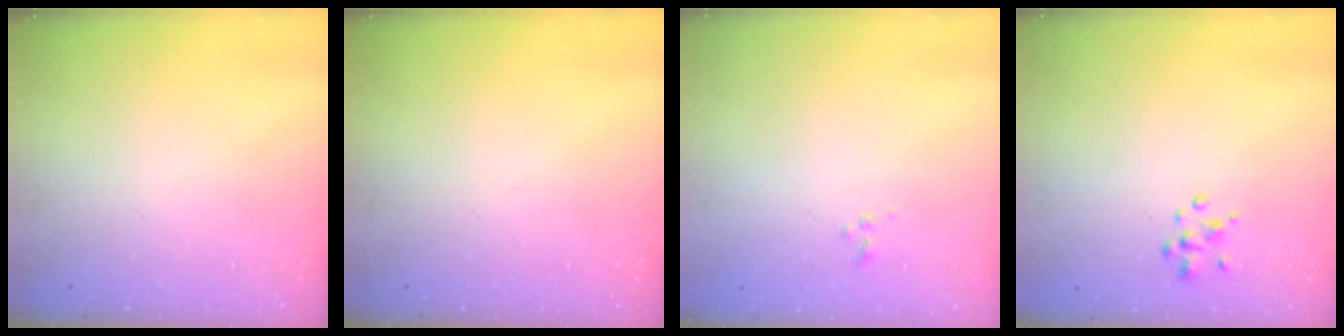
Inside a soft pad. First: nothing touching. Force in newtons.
{"total": 0.0}
{"total": 1.4, "press": 1.3, "slide": 0.6}
{"total": 2.5, "press": 2.5, "slide": 0.4}